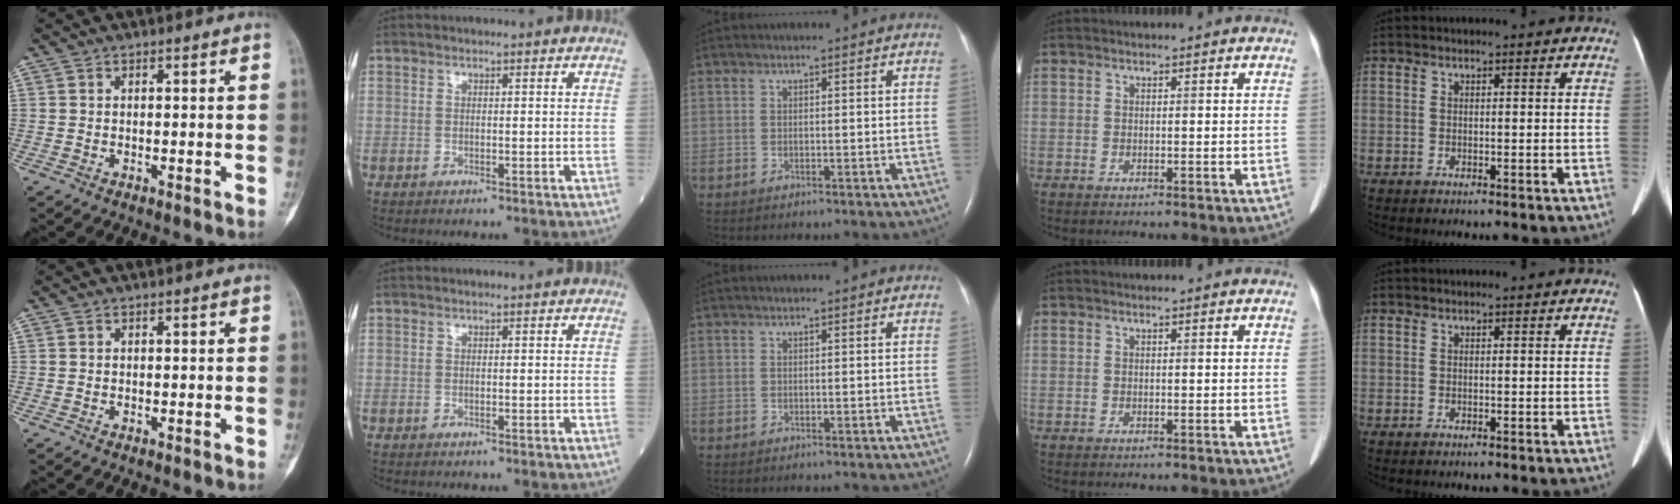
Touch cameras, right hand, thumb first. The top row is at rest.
{}